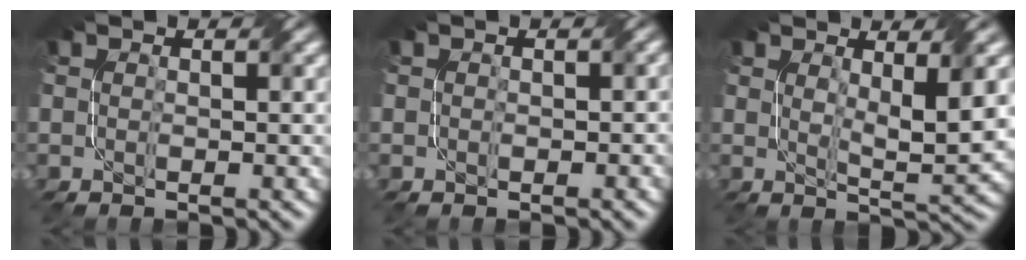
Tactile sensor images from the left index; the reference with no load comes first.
{"total": 0.7, "force": [0.0, 0.7, 0.2], "torque": [-0.001, -0.002, 0.000]}
{"total": 4.6, "force": [1.6, 1.1, 4.1], "torque": [-0.068, -0.011, 0.030]}